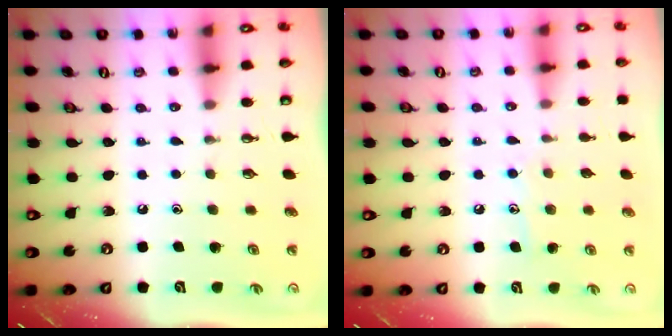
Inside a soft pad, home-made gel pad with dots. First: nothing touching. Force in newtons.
{"total": 7.0, "press": 7.0, "slide": 0.4}